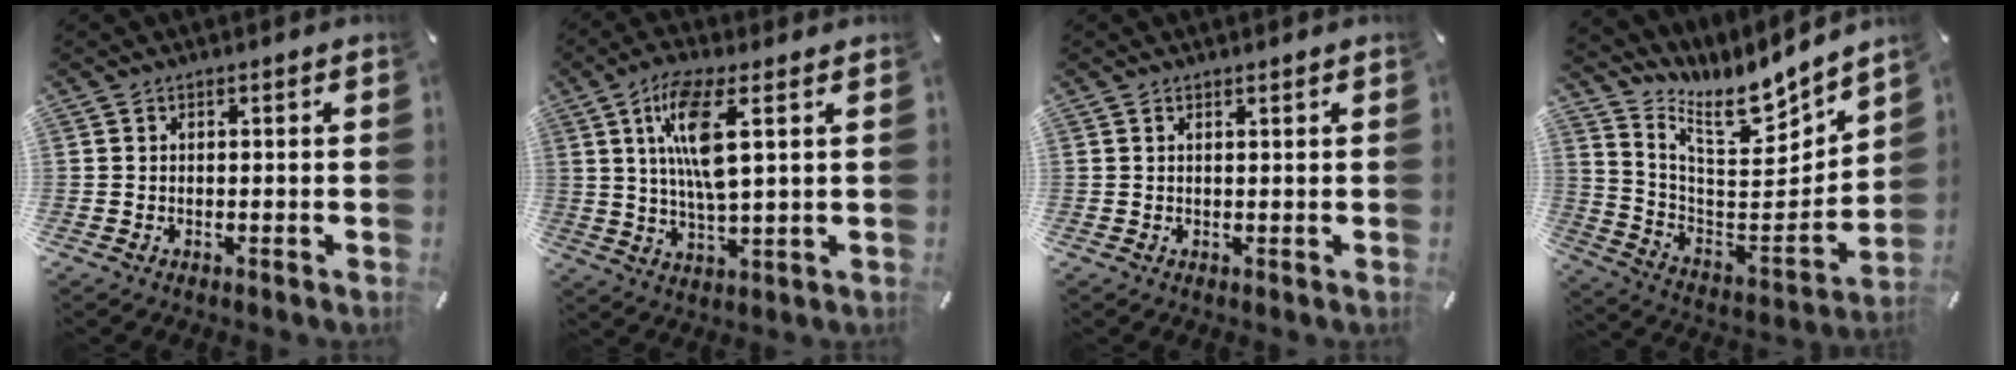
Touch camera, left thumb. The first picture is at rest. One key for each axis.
{"total": 11.7, "fx": 3.8, "fy": 3.0, "fz": 10.6, "tx": -0.213, "ty": -0.004, "tz": 0.060}
{"total": 0.6, "fx": 0.5, "fy": -0.1, "fz": 0.4, "tx": -0.005, "ty": -0.002, "tz": 0.010}
{"total": 12.8, "fx": 10.7, "fy": 4.3, "fz": 5.5, "tx": -0.089, "ty": -0.119, "tz": 0.180}